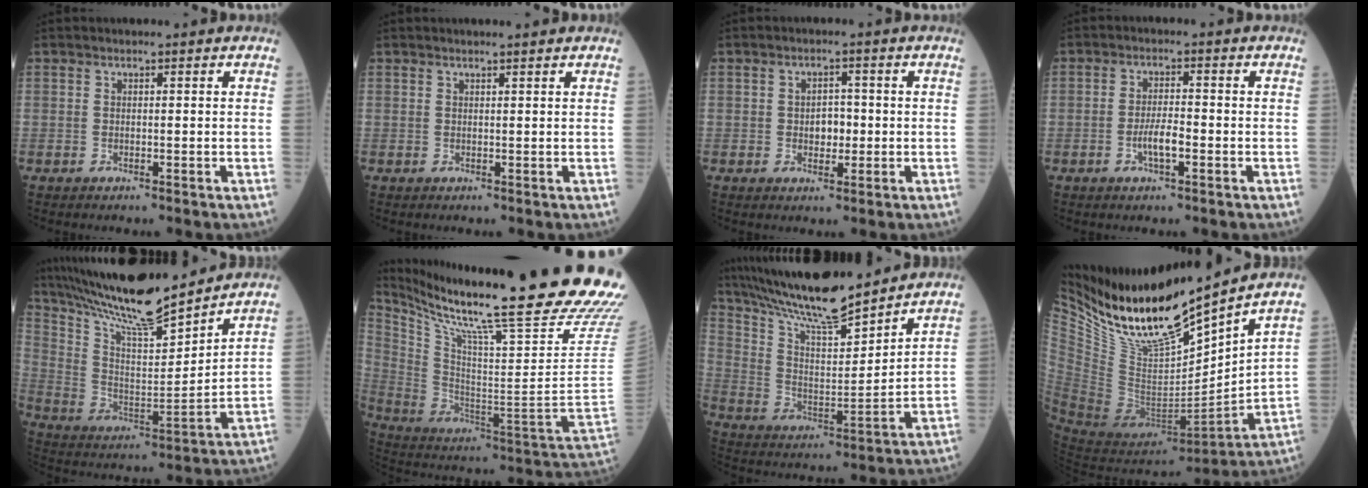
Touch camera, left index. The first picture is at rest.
{"total": 2.5, "force": [2.3, -0.1, 1.1], "torque": [-0.015, 0.012, 0.028]}
{"total": 3.1, "force": [-0.2, 2.0, 2.4], "torque": [-0.035, 0.006, -0.002]}
{"total": 3.7, "force": [-1.3, 0.8, 3.3], "torque": [-0.066, 0.002, -0.025]}
{"total": 19.1, "force": [16.9, 1.2, 8.7], "torque": [-0.169, 0.001, 0.297]}
{"total": 37.8, "force": [29.2, 1.4, 24.0], "torque": [-0.354, -0.096, 0.422]}
{"total": 17.3, "force": [15.4, 1.3, 7.8], "torque": [-0.154, 0.007, 0.274]}
{"total": 19.3, "force": [17.1, 2.1, 8.8], "torque": [-0.165, -0.041, 0.333]}